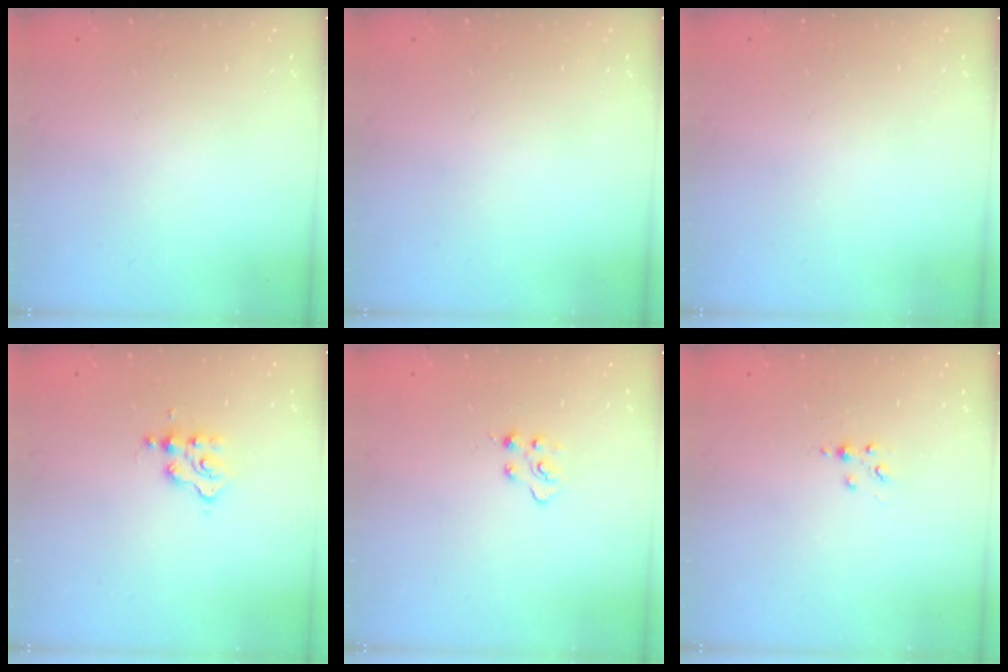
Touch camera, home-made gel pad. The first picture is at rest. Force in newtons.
{"total": 0.0}
{"total": 0.0}
{"total": 2.7, "press": 2.7, "slide": 0.4}
{"total": 2.9, "press": 2.8, "slide": 0.4}
{"total": 3.3, "press": 3.2, "slide": 0.5}